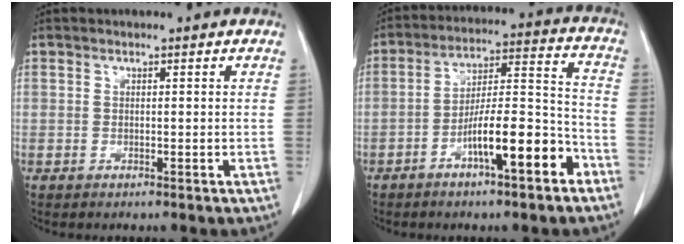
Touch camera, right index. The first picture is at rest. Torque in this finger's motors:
{"motor_torque": [1.21, -0.92, 0.44, 0.15]}